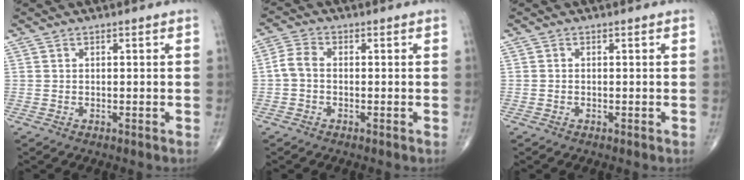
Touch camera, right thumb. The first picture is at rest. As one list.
[{"total": 3.4, "force": [-0.6, 2.2, 2.6], "torque": [-0.053, 0.010, -0.020]}, {"total": 0.0}]